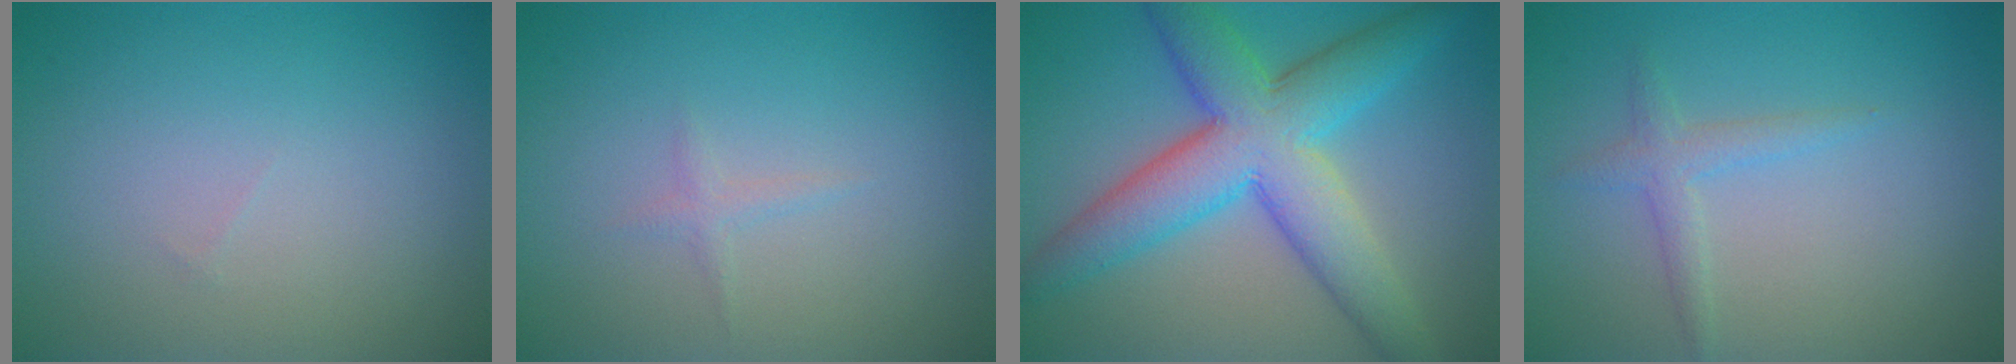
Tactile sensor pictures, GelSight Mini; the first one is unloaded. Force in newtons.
{"total": 0.8, "press": 0.8, "slide": 0.1}
{"total": 9.2, "press": 9.2, "slide": 0.1}
{"total": 1.7, "press": 1.7, "slide": 0.0}